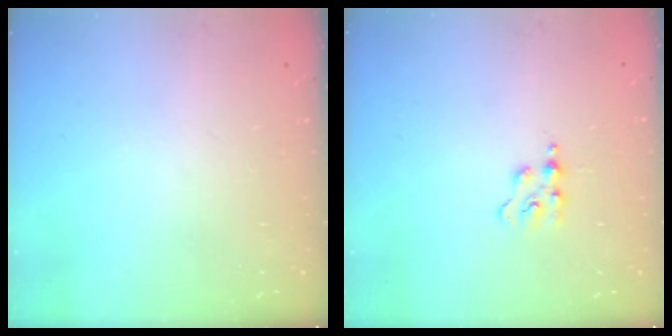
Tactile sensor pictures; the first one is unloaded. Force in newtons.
{"total": 2.9, "press": 2.9, "slide": 0.4}